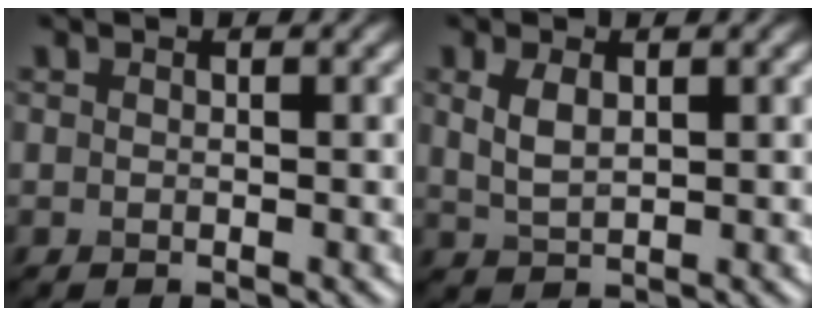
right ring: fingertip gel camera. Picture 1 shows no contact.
{"total": 2.4, "force": [0.8, 1.2, 1.8], "torque": [-0.045, -0.001, 0.022]}